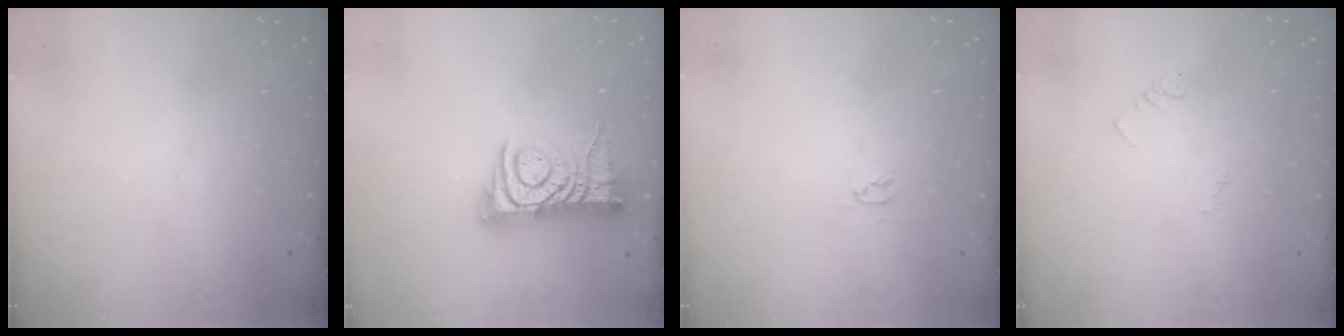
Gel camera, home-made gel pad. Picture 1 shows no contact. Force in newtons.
{"total": 10.7, "press": 10.6, "slide": 1.2}
{"total": 2.0, "press": 2.0, "slide": 0.3}
{"total": 2.5, "press": 2.5, "slide": 0.4}